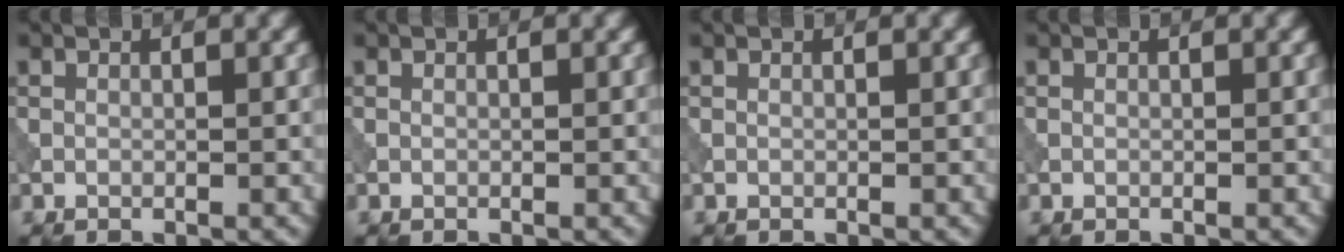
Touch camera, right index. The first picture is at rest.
{"total": 0.0}
{"total": 0.0}
{"total": 0.0}